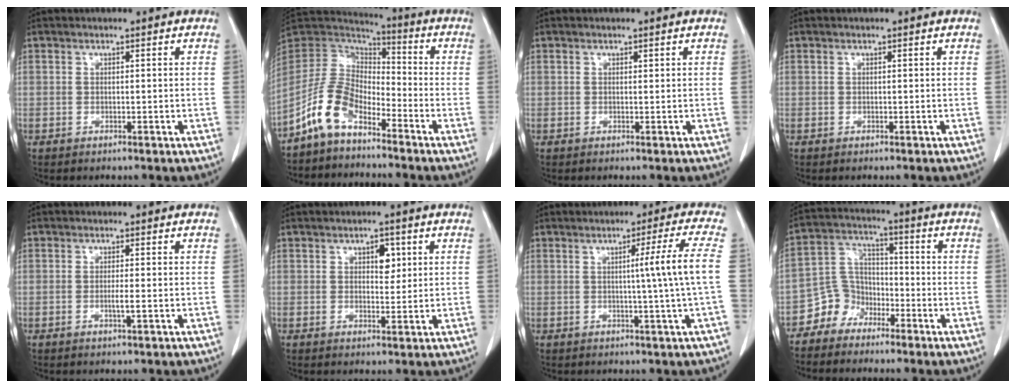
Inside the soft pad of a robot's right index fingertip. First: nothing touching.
{"total": 9.5, "force": [-6.3, 4.6, 5.4], "torque": [-0.125, 0.020, -0.132]}
{"total": 0.0}
{"total": 0.0}
{"total": 1.8, "force": [-0.4, -0.1, 1.8], "torque": [-0.035, -0.003, -0.008]}
{"total": 3.0, "force": [1.1, 1.7, 2.3], "torque": [-0.031, 0.001, 0.016]}
{"total": 6.8, "force": [0.1, -2.4, 6.3], "torque": [-0.093, -0.003, 0.005]}
{"total": 6.5, "force": [-4.4, 4.7, 0.6], "torque": [-0.010, 0.023, -0.085]}